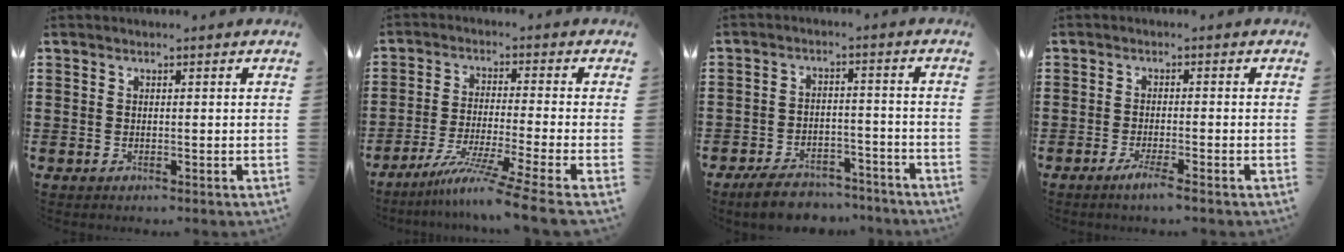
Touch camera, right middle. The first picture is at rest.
{"total": 8.2, "force": [-6.2, -1.2, 5.3], "torque": [-0.104, -0.023, -0.124]}
{"total": 5.7, "force": [-5.3, 1.3, 1.5], "torque": [-0.026, 0.015, -0.105]}
{"total": 2.4, "force": [-1.6, -0.1, 1.8], "torque": [-0.036, -0.004, -0.032]}